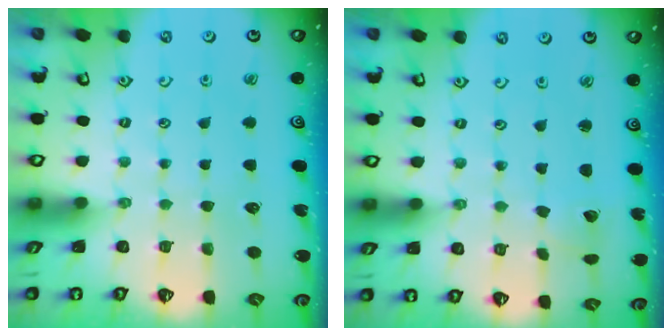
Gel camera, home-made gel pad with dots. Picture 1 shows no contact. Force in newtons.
{"total": 2.5, "press": 2.5, "slide": 0.1}